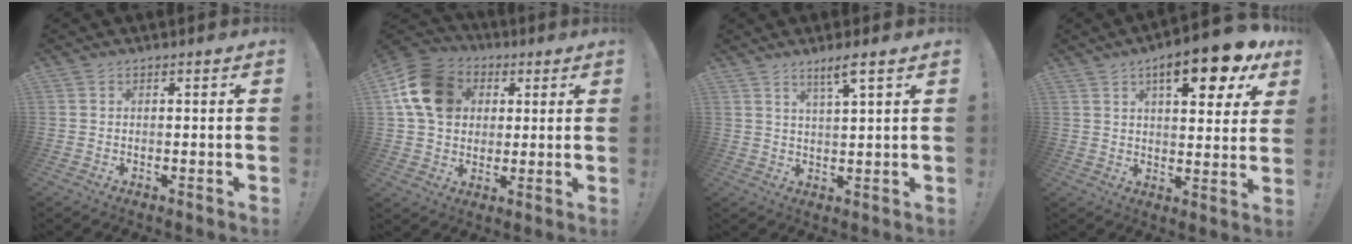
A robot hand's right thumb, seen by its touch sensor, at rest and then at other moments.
{"total": 16.6, "force": [4.6, 13.1, 9.0], "torque": [-0.146, -0.004, 0.093]}
{"total": 5.0, "force": [3.4, 0.0, 3.7], "torque": [-0.064, -0.013, 0.053]}
{"total": 14.0, "force": [7.4, 4.1, 11.2], "torque": [-0.153, -0.037, 0.112]}